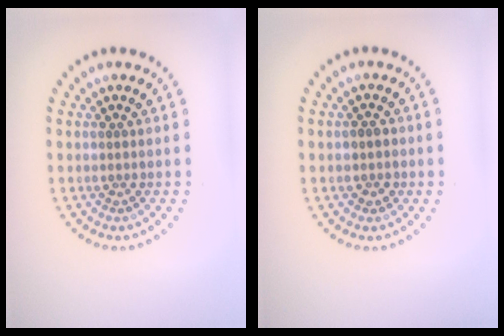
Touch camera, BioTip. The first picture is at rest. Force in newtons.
{"total": 1.6, "press": 1.5, "slide": 0.5}